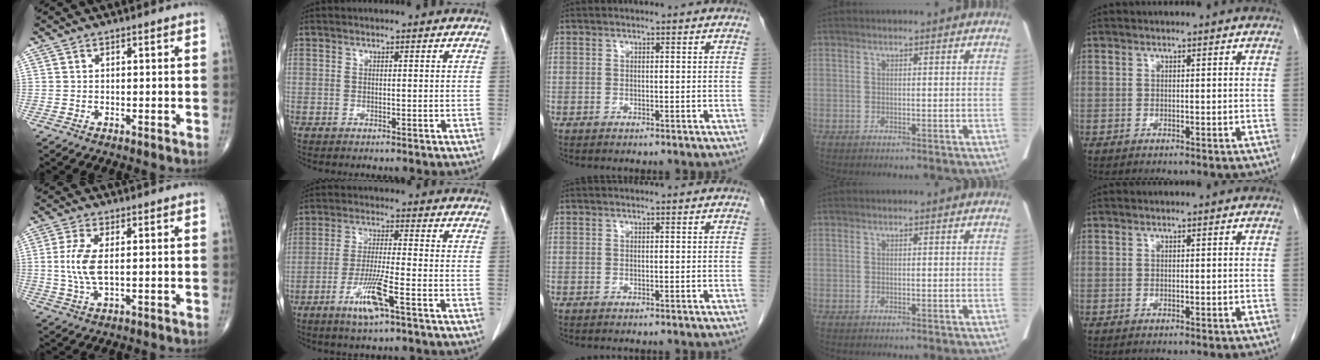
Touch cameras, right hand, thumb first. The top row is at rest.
{"thumb": {"total": 6.7, "force": [0.5, 2.7, 6.1], "torque": [-0.146, -0.004, 0.011]}, "index": {"total": 7.5, "force": [-3.8, 0.1, 6.5], "torque": [-0.130, -0.011, -0.072]}}